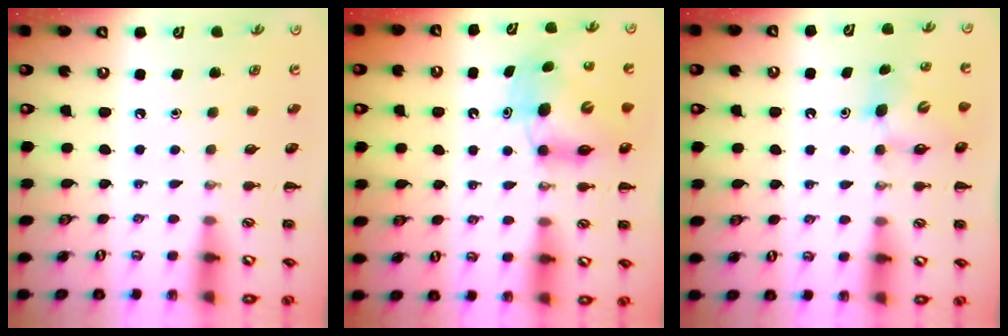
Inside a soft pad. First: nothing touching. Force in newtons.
{"total": 7.7, "press": 7.6, "slide": 1.2}
{"total": 4.6, "press": 4.5, "slide": 0.9}